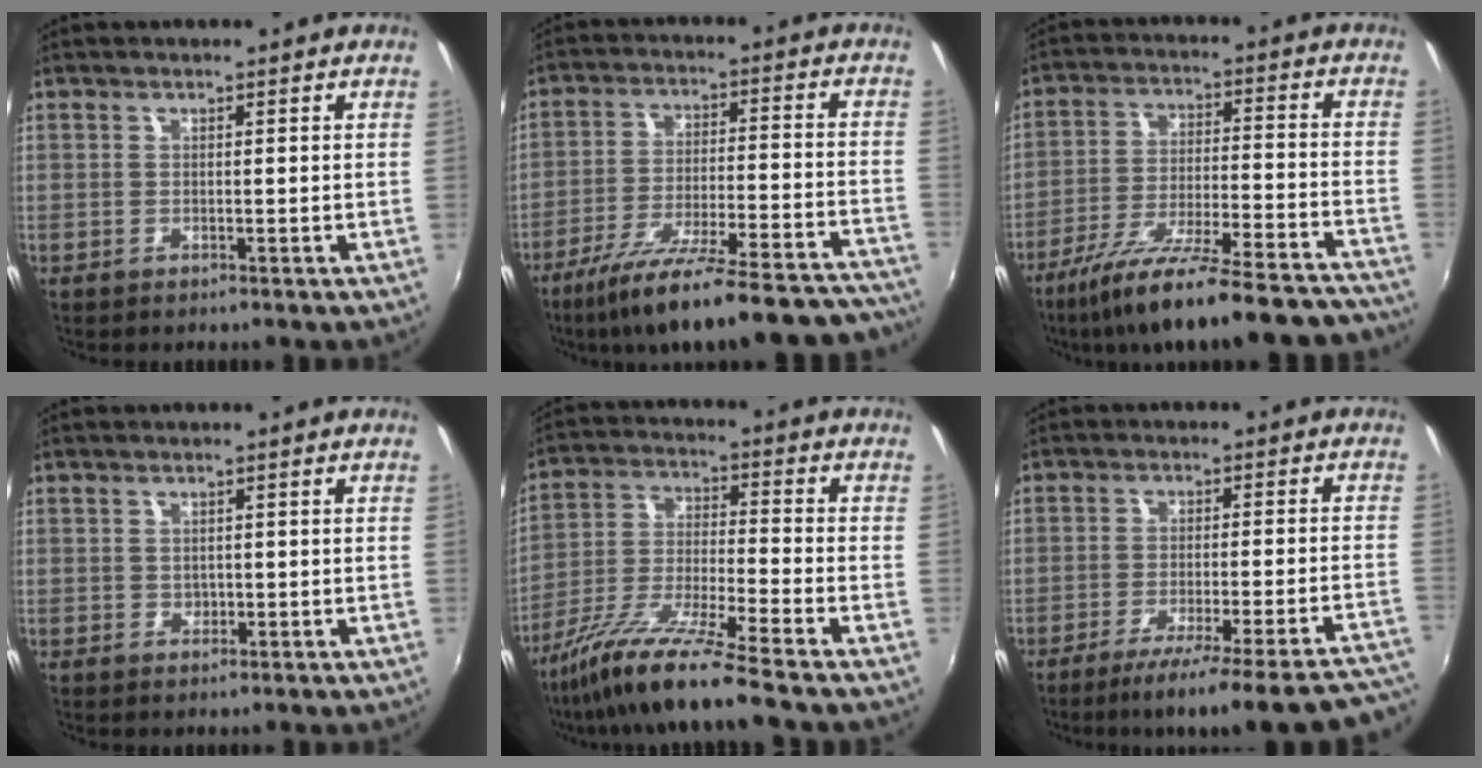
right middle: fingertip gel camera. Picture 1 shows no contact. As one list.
[{"total": 28.9, "force": [-25.5, 4.1, 12.8], "torque": [-0.197, -0.042, -0.356]}, {"total": 26.3, "force": [-22.9, 3.8, 12.3], "torque": [-0.205, -0.052, -0.329]}, {"total": 1.2, "force": [0.0, 1.1, 0.3], "torque": [0.001, -0.001, -0.001]}, {"total": 13.7, "force": [-10.9, -0.8, 8.2], "torque": [-0.170, -0.021, -0.206]}, {"total": 23.6, "force": [-20.9, 1.4, 11.0], "torque": [-0.146, -0.042, -0.286]}]